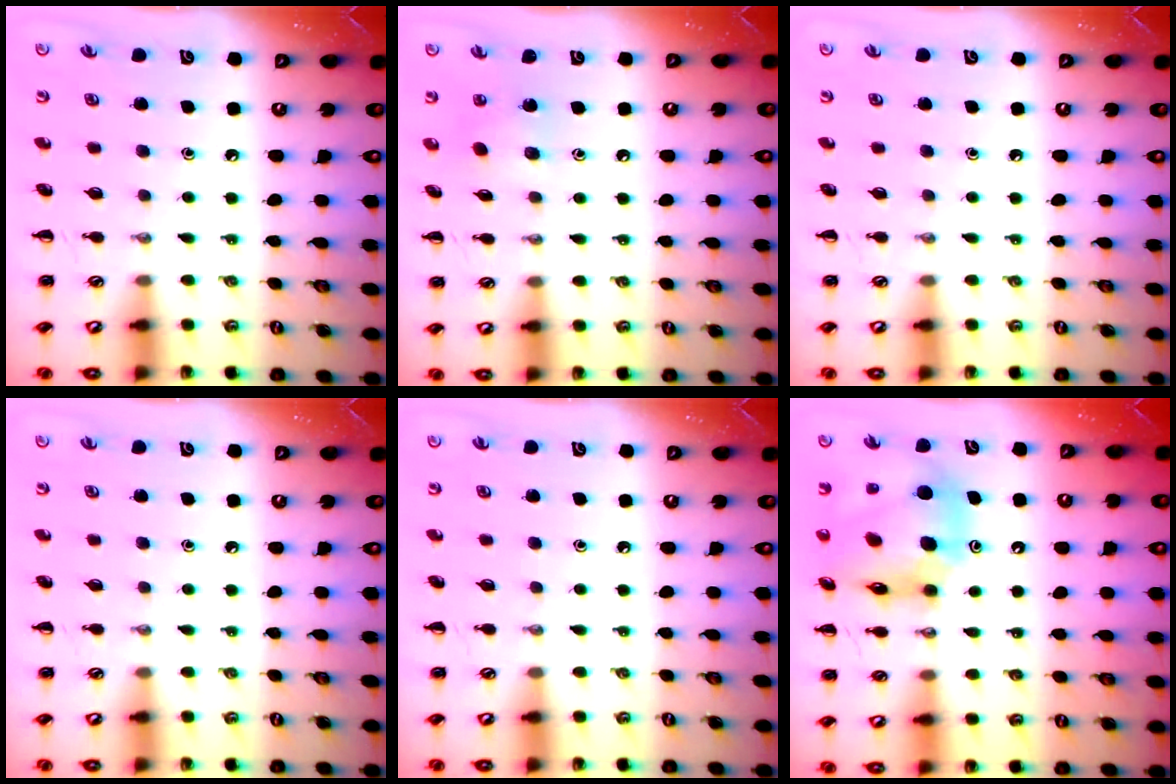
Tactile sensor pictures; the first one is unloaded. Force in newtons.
{"total": 5.2, "press": 5.1, "slide": 0.9}
{"total": 0.0}
{"total": 0.0}
{"total": 0.0}
{"total": 14.0, "press": 13.3, "slide": 4.1}